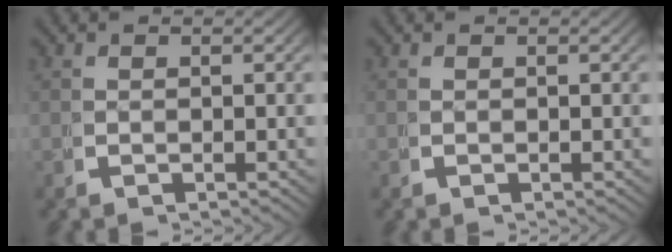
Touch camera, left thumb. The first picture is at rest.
{"total": 0.0}